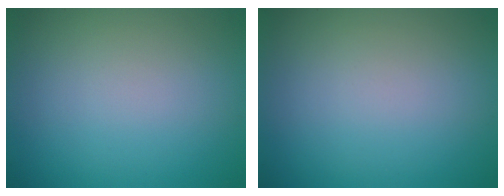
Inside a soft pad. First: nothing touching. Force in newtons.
{"total": 0.0}